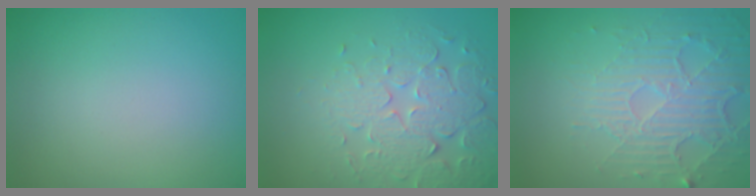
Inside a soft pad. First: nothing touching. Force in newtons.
{"total": 4.5, "press": 4.1, "slide": 1.9}
{"total": 5.6, "press": 3.4, "slide": 4.4}